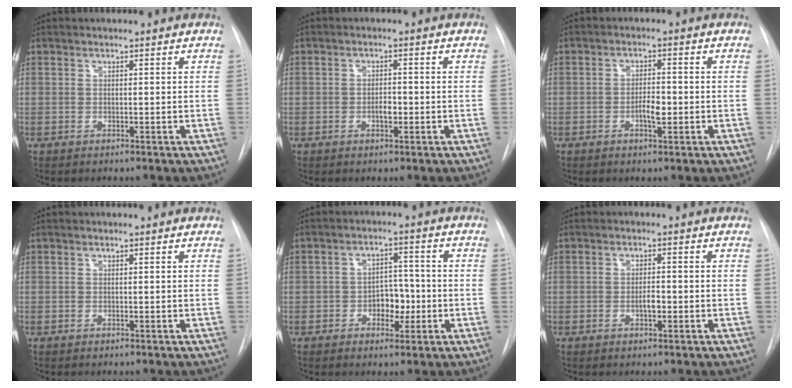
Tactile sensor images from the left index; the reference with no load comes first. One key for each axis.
{"total": 2.1, "fx": -0.7, "fy": 0.9, "fz": 1.8, "tx": -0.028, "ty": 0.003, "tz": -0.011}
{"total": 3.2, "fx": -0.9, "fy": 1.0, "fz": 2.9, "tx": -0.048, "ty": 0.003, "tz": -0.014}
{"total": 0.0}
{"total": 5.1, "fx": -1.5, "fy": 3.3, "fz": 3.6, "tx": -0.049, "ty": 0.013, "tz": -0.022}
{"total": 2.1, "fx": -0.7, "fy": 0.7, "fz": 1.8, "tx": -0.031, "ty": 0.002, "tz": -0.011}